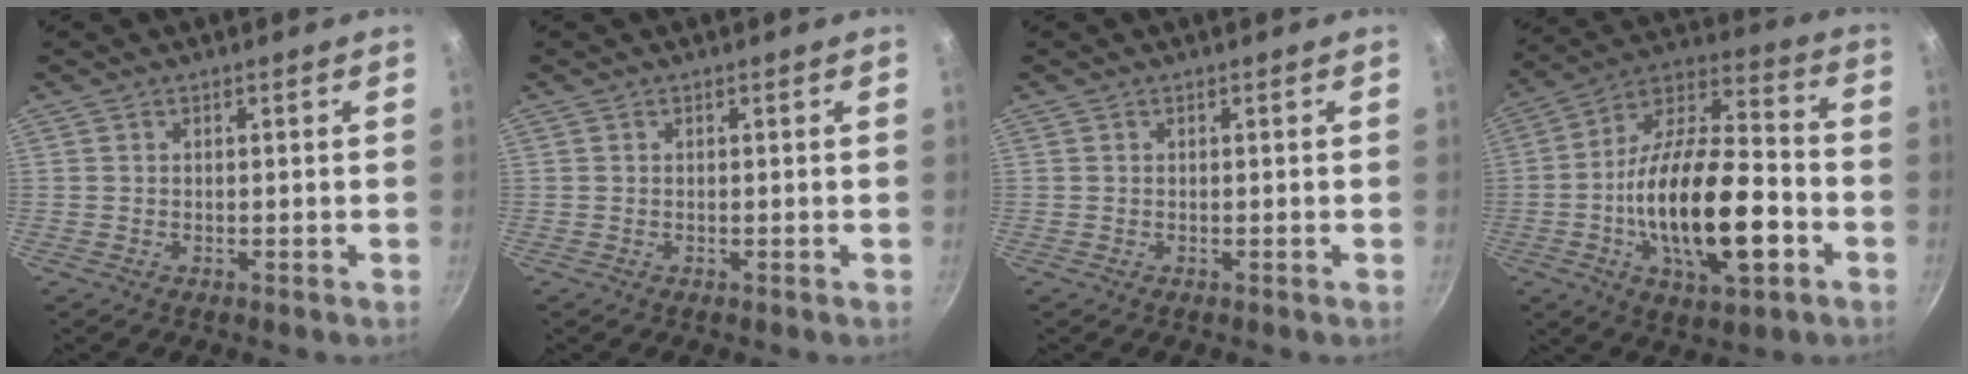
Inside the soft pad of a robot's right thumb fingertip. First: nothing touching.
{"total": 0.0}
{"total": 0.0}
{"total": 24.0, "force": [-5.9, 10.4, 20.8], "torque": [-0.348, 0.038, -0.104]}